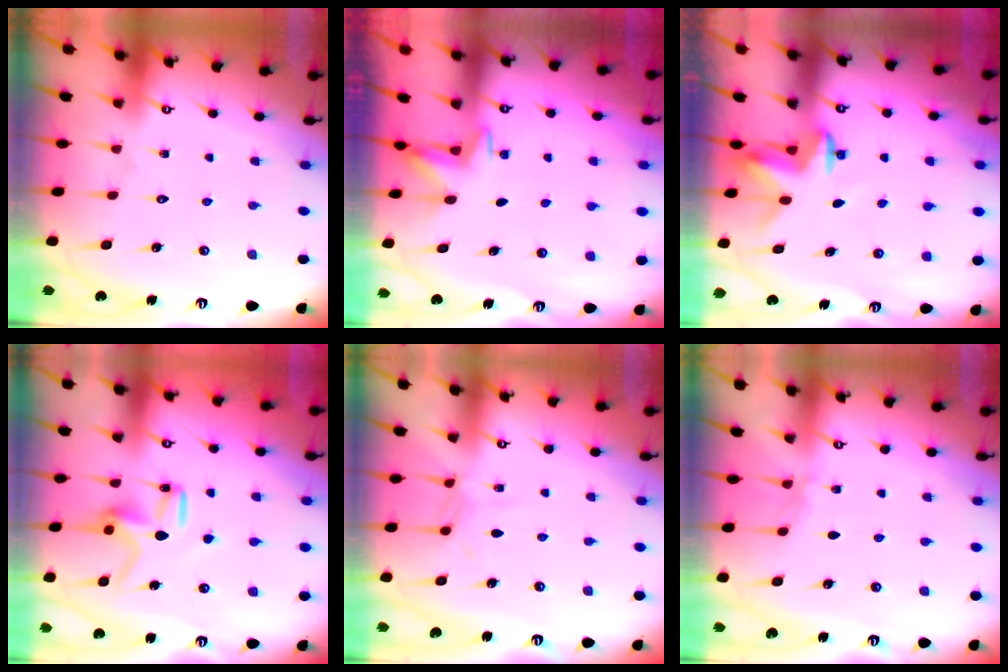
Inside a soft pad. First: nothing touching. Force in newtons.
{"total": 2.1, "press": 1.8, "slide": 1.1}
{"total": 3.3, "press": 3.3, "slide": 0.2}
{"total": 9.0, "press": 9.0, "slide": 0.7}
{"total": 4.9, "press": 4.9, "slide": 0.1}
{"total": 2.5, "press": 2.5, "slide": 0.5}